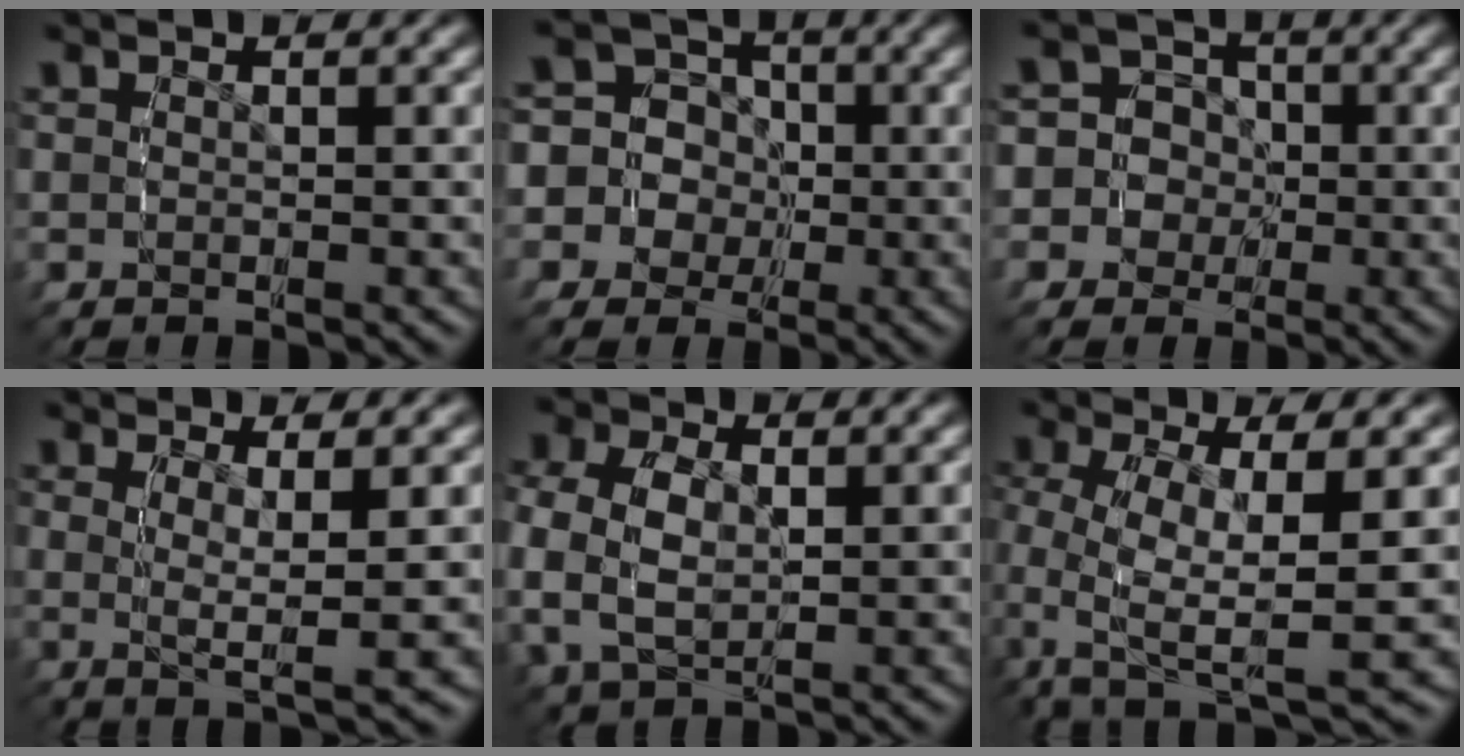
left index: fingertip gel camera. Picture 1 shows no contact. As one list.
[{"total": 13.4, "force": [-1.5, 12.8, 3.8], "torque": [-0.125, -0.035, -0.043]}, {"total": 10.7, "force": [-1.6, 10.3, 2.6], "torque": [-0.087, -0.026, -0.043]}, {"total": 5.5, "force": [-0.2, 1.4, 5.4], "torque": [-0.083, -0.012, 0.003]}, {"total": 6.0, "force": [0.4, 4.8, 3.6], "torque": [-0.099, -0.008, 0.009]}, {"total": 9.8, "force": [-1.4, 6.2, 7.5], "torque": [-0.164, -0.038, -0.005]}]